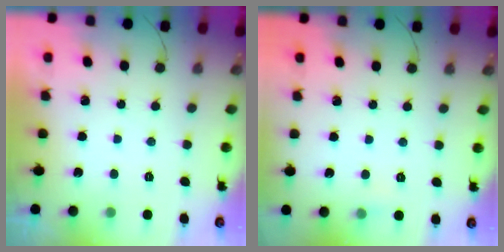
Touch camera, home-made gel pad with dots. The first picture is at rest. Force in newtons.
{"total": 3.6, "press": 3.3, "slide": 1.4}